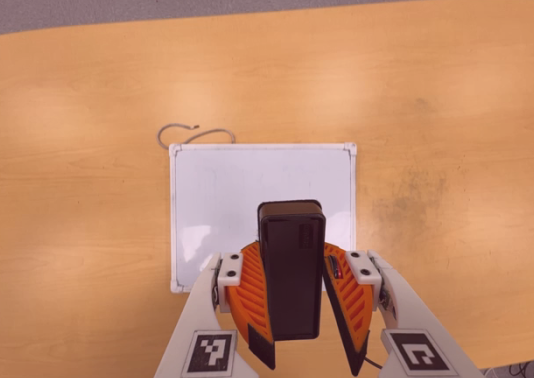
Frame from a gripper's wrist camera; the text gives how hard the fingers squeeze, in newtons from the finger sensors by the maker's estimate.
{"total": 8.8, "left": 9.3, "right": 8.3}